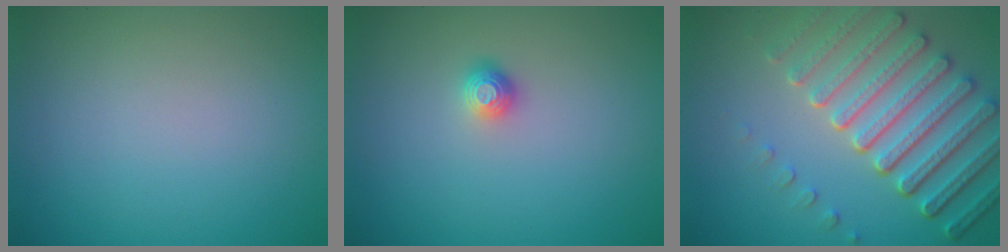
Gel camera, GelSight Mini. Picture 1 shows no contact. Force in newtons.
{"total": 1.2, "press": 1.0, "slide": 0.5}
{"total": 7.5, "press": 5.6, "slide": 5.0}